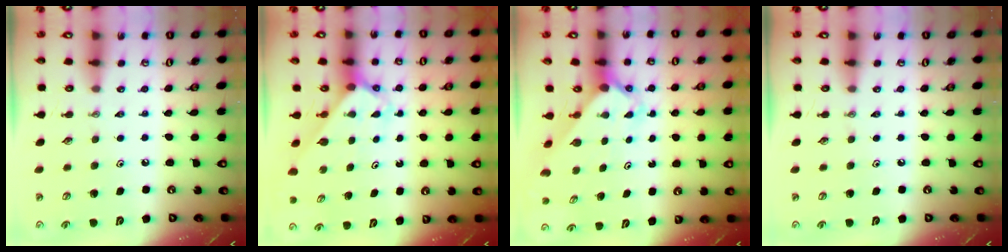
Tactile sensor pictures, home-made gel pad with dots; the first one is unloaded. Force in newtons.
{"total": 2.6, "press": 2.6, "slide": 0.2}
{"total": 2.6, "press": 2.6, "slide": 0.2}
{"total": 0.0}